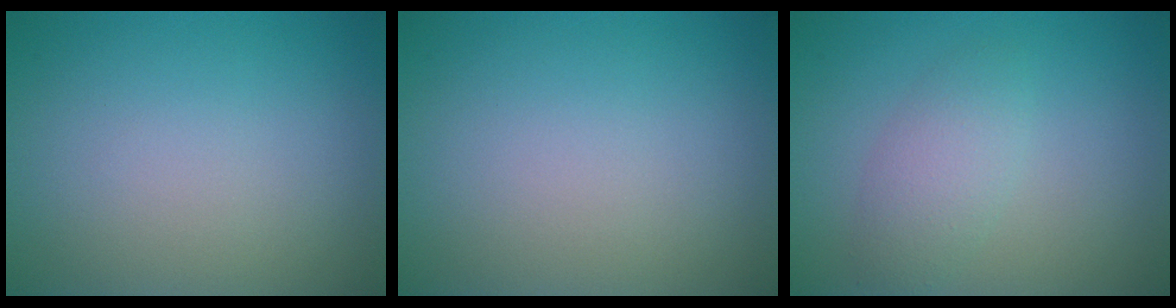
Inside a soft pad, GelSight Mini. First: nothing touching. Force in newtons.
{"total": 0.0}
{"total": 2.6, "press": 2.6, "slide": 0.1}